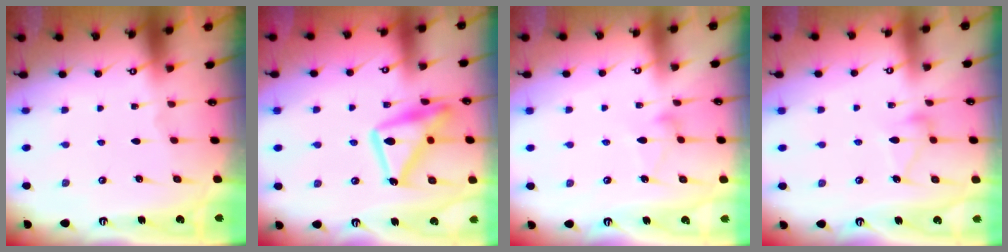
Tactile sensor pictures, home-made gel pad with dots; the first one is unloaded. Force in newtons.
{"total": 17.7, "press": 17.6, "slide": 1.1}
{"total": 7.6, "press": 7.6, "slide": 0.5}
{"total": 7.3, "press": 7.3, "slide": 0.2}